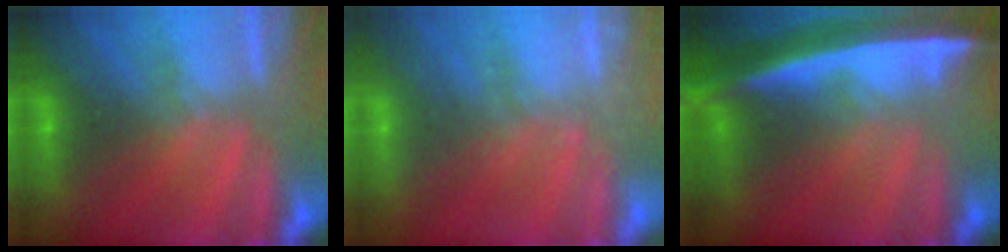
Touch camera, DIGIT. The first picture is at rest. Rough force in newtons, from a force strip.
{"total": 1.9}
{"total": 7.0}